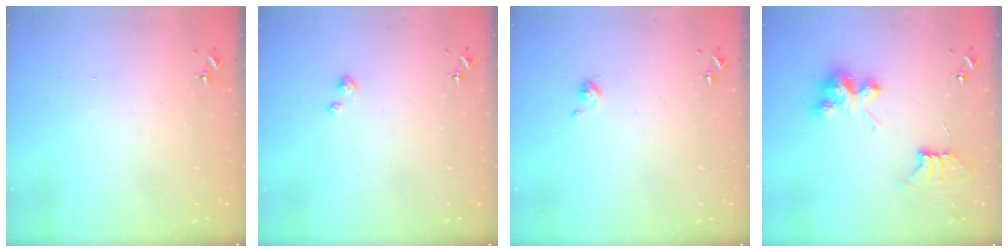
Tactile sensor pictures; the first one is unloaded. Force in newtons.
{"total": 2.8, "press": 2.8, "slide": 0.3}
{"total": 3.2, "press": 3.2, "slide": 0.3}
{"total": 9.0, "press": 9.0, "slide": 0.6}